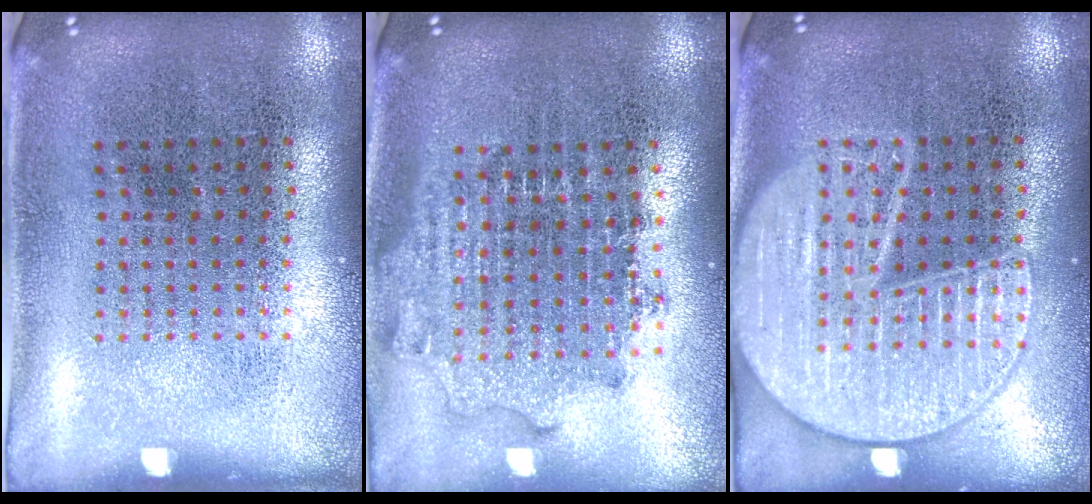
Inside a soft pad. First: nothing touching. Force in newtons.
{"total": 1.8, "press": 1.4, "slide": 1.1}
{"total": 3.4, "press": 3.4, "slide": 0.3}